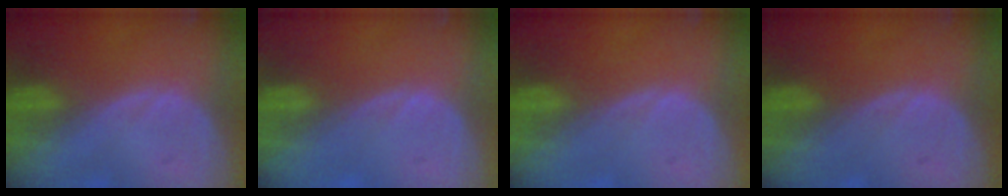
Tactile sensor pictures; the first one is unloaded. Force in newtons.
{"total": 0.7, "press": 0.1, "slide": 0.7}
{"total": 0.0}
{"total": 0.0}